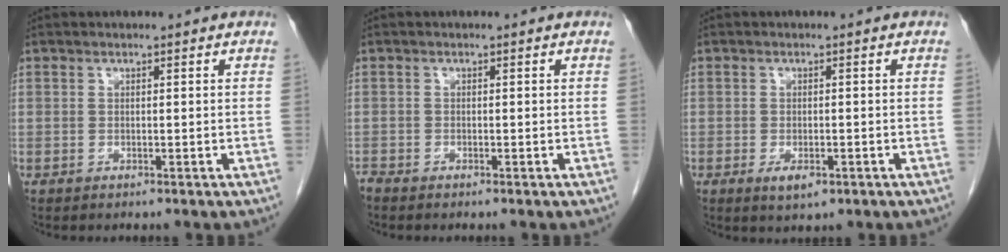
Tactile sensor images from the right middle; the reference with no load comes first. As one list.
[{"total": 0.7, "force": [-0.7, -0.1, 0.0], "torque": [-0.006, -0.004, -0.016]}, {"total": 3.0, "force": [-1.4, 1.3, 2.3], "torque": [-0.039, -0.001, -0.015]}]